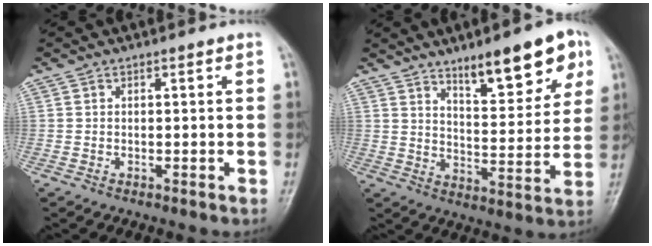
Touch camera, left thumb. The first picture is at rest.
{"total": 14.7, "force": [8.7, 4.8, 10.8], "torque": [-0.118, -0.043, 0.132]}